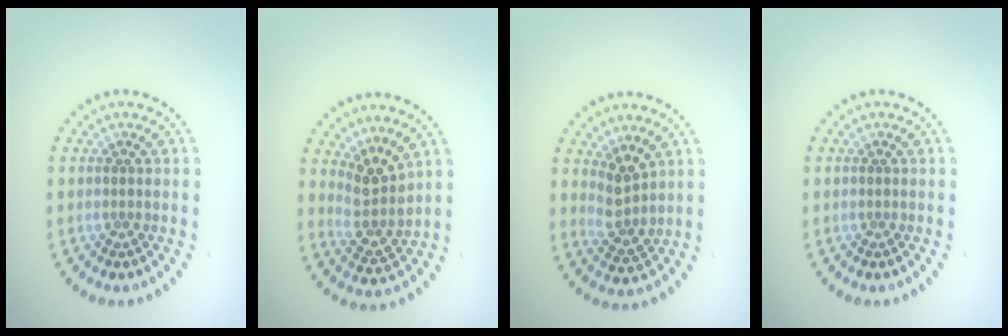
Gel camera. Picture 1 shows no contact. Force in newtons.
{"total": 3.0, "press": 2.4, "slide": 1.9}
{"total": 2.6, "press": 2.0, "slide": 1.7}
{"total": 0.0}